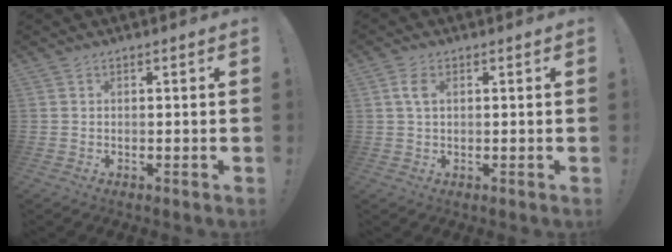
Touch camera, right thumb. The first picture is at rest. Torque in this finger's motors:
{"motor_torque": [0.08, 0.13, -0.28, 0.06, -0.04]}